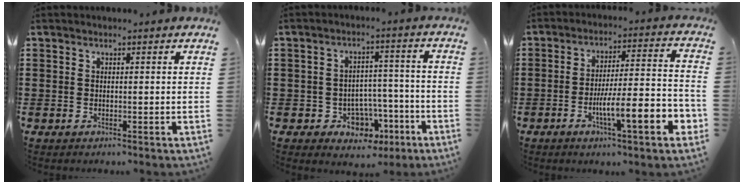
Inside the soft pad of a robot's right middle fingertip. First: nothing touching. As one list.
[{"total": 5.4, "force": [-3.0, 3.8, 2.4], "torque": [-0.047, 0.018, -0.055]}, {"total": 9.7, "force": [-4.3, 1.2, 8.5], "torque": [-0.137, -0.010, -0.078]}]